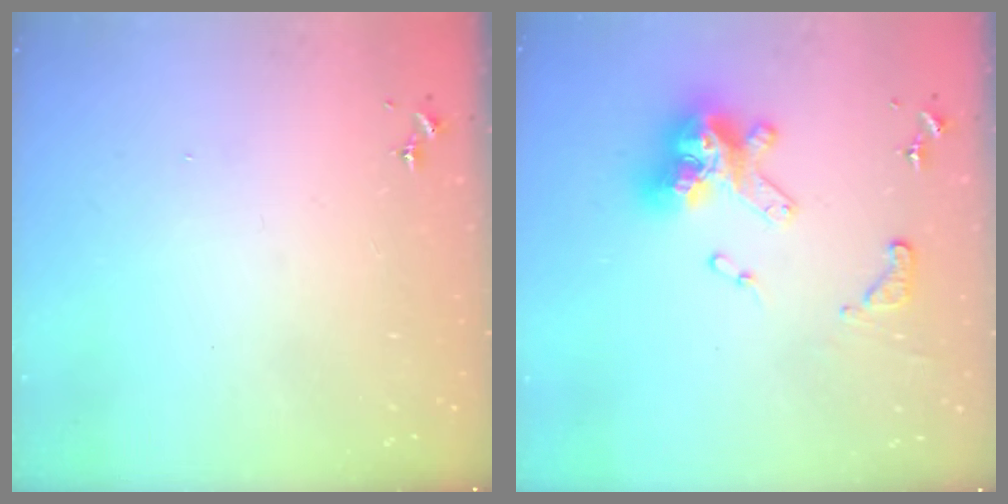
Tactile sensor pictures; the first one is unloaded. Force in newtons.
{"total": 16.9, "press": 16.8, "slide": 1.6}